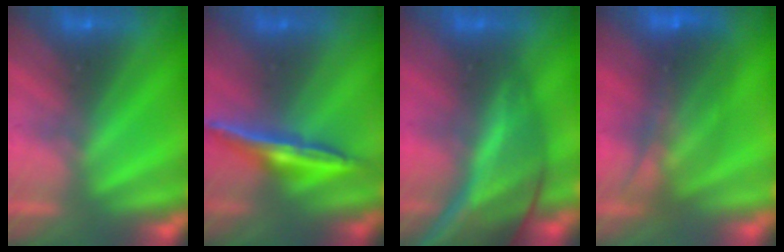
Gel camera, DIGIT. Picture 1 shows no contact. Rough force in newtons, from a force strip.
{"total": 1.6}
{"total": 7.8}
{"total": 5.6}